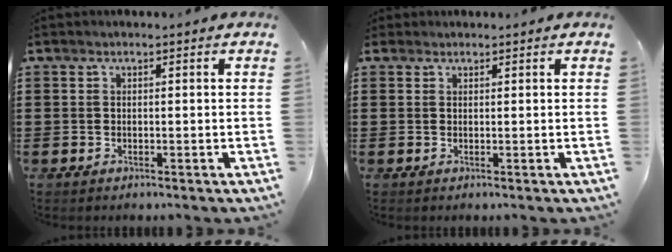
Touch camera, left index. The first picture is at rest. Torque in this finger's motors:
{"motor_torque": [-0.03, -0.12, -0.09, 0.00]}